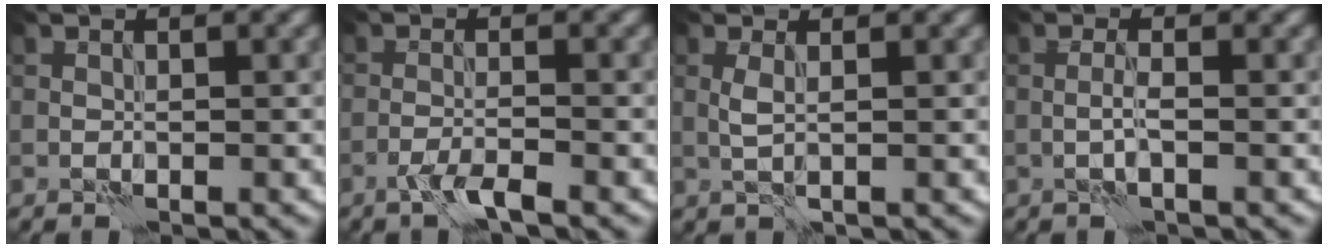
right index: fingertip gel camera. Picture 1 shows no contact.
{"total": 2.4, "force": [-1.6, 0.3, 1.7], "torque": [-0.032, 0.005, -0.039]}
{"total": 1.3, "force": [0.2, 0.2, 1.2], "torque": [-0.031, 0.003, 0.003]}
{"total": 1.5, "force": [-0.6, 0.1, 1.4], "torque": [-0.030, 0.003, -0.015]}